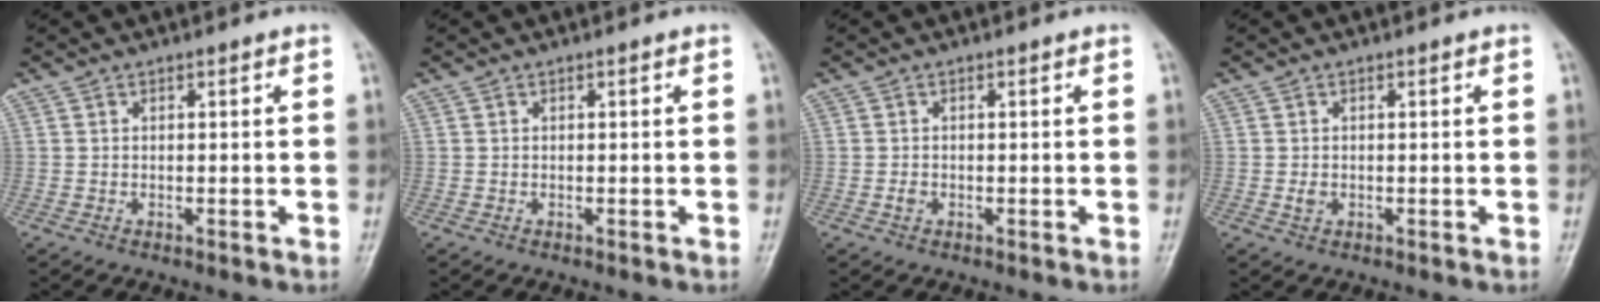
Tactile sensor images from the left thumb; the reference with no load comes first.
{"total": 0.0}
{"total": 1.0, "force": [-0.3, 0.8, 0.5], "torque": [-0.007, 0.001, -0.007]}
{"total": 1.2, "force": [-0.1, 1.0, 0.7], "torque": [-0.011, -0.001, -0.001]}